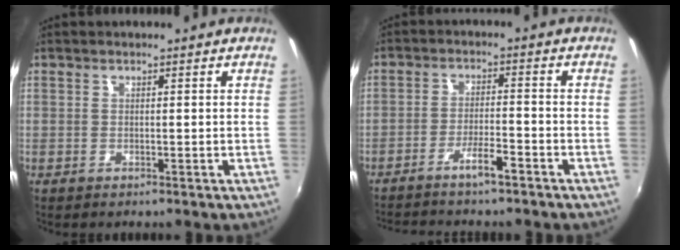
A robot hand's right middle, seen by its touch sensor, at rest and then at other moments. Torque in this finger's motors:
{"motor_torque": [1.03, -1.11, 0.16, 0.06]}